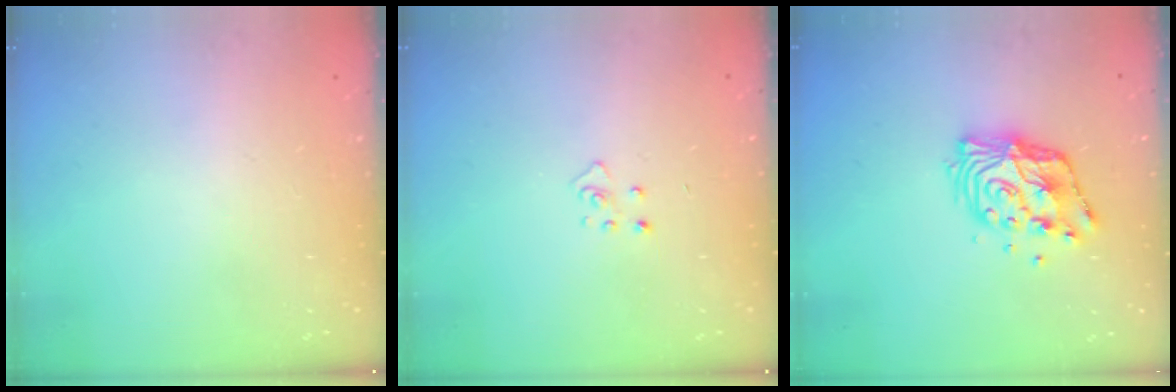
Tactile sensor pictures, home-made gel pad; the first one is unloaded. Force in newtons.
{"total": 3.7, "press": 3.6, "slide": 0.3}
{"total": 12.3, "press": 12.3, "slide": 1.1}